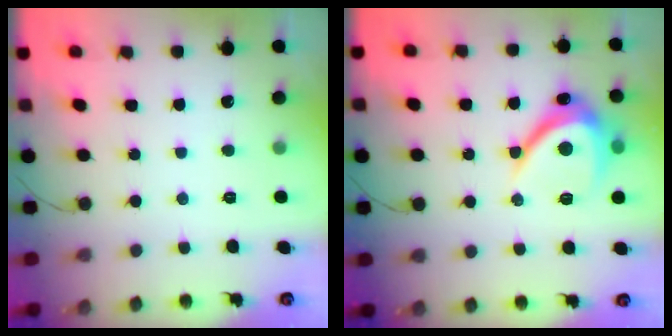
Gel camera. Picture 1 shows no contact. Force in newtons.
{"total": 10.5, "press": 10.5, "slide": 0.7}